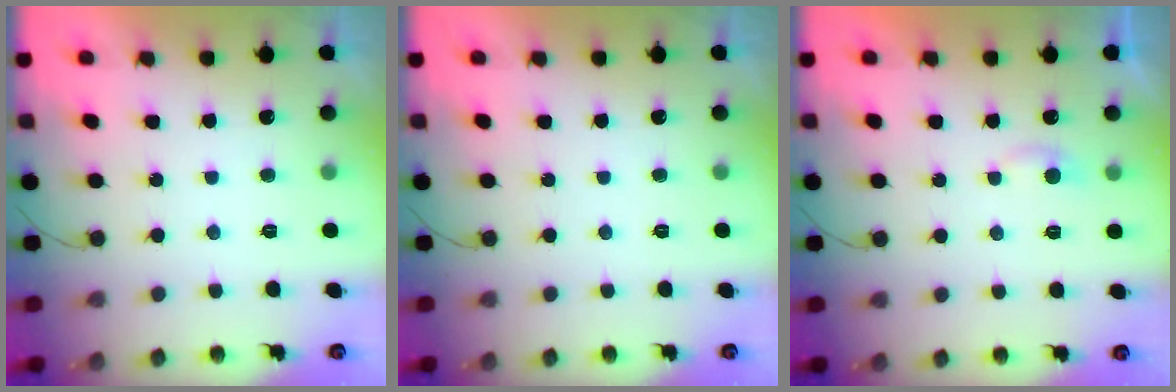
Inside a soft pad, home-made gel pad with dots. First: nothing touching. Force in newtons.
{"total": 0.0}
{"total": 4.1, "press": 4.1, "slide": 0.5}